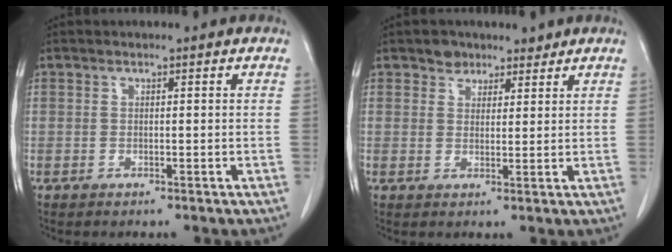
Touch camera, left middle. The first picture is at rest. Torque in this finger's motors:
{"motor_torque": [0.23, -0.23, -0.05, 0.00]}